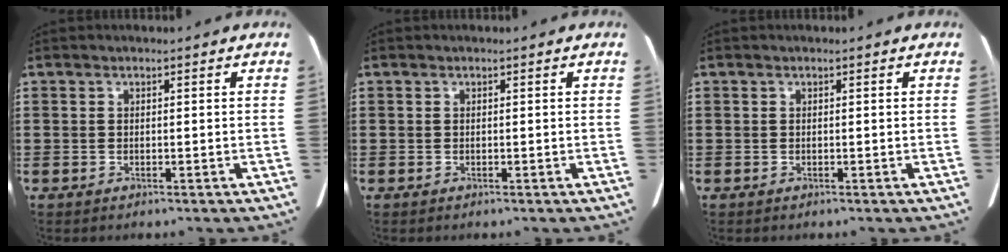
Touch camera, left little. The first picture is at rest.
{"total": 0.0}
{"total": 0.0}